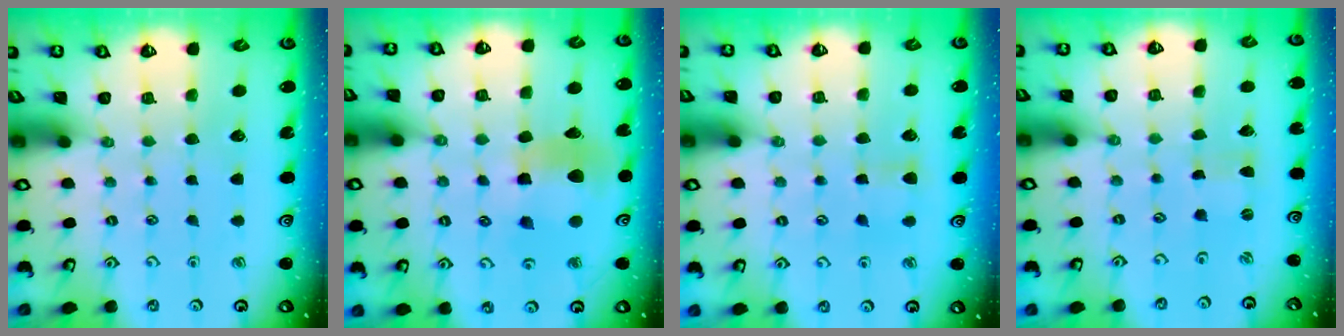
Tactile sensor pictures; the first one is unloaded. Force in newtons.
{"total": 11.8, "press": 11.7, "slide": 1.7}
{"total": 5.0, "press": 4.9, "slide": 0.5}
{"total": 0.0}